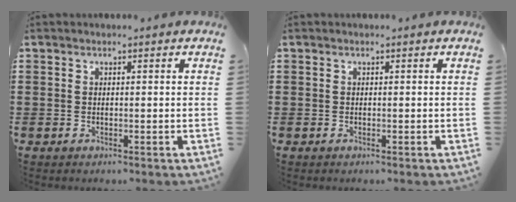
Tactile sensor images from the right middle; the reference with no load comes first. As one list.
[{"total": 0.0}]